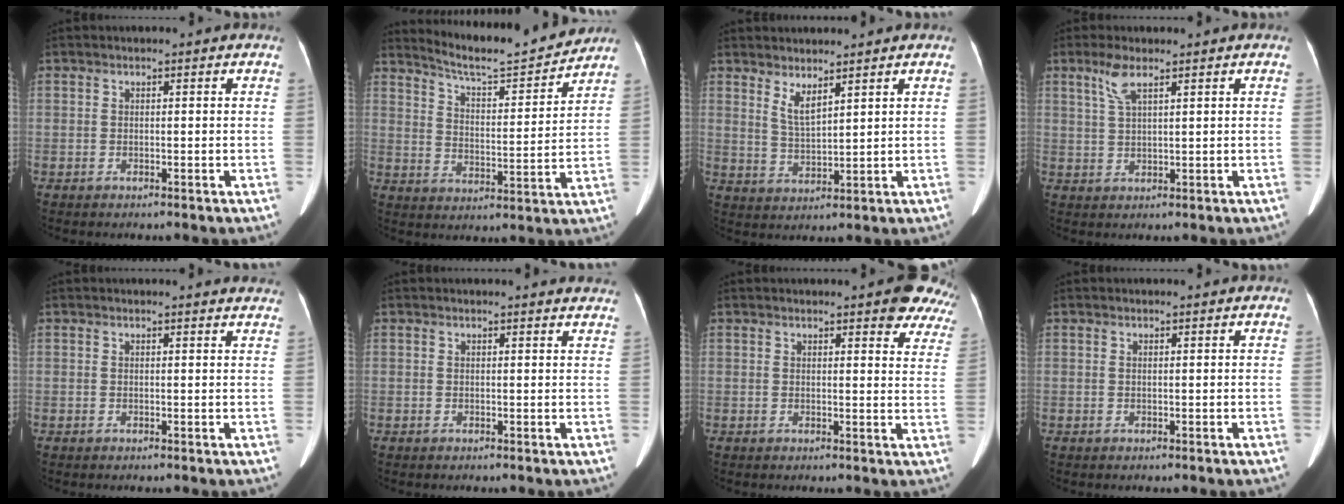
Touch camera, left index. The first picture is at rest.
{"total": 12.5, "force": [12.1, -0.2, 3.0], "torque": [-0.056, -0.007, 0.185]}
{"total": 3.6, "force": [2.7, 0.6, 2.3], "torque": [-0.050, -0.013, 0.060]}
{"total": 3.5, "force": [2.2, 0.7, 2.7], "torque": [-0.065, 0.009, 0.051]}
{"total": 4.3, "force": [4.2, 0.6, 0.6], "torque": [-0.006, -0.004, 0.028]}
{"total": 4.3, "force": [4.2, 0.5, 0.6], "torque": [-0.007, -0.005, 0.028]}
{"total": 9.0, "force": [7.4, 2.4, 4.6], "torque": [-0.026, -0.018, 0.063]}
{"total": 0.0}